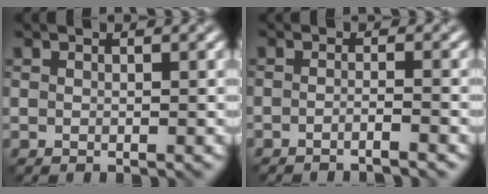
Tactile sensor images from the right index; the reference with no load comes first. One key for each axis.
{"total": 1.7, "fx": -1.6, "fy": 0.2, "fz": 0.6, "tx": -0.001, "ty": -0.005, "tz": -0.037}